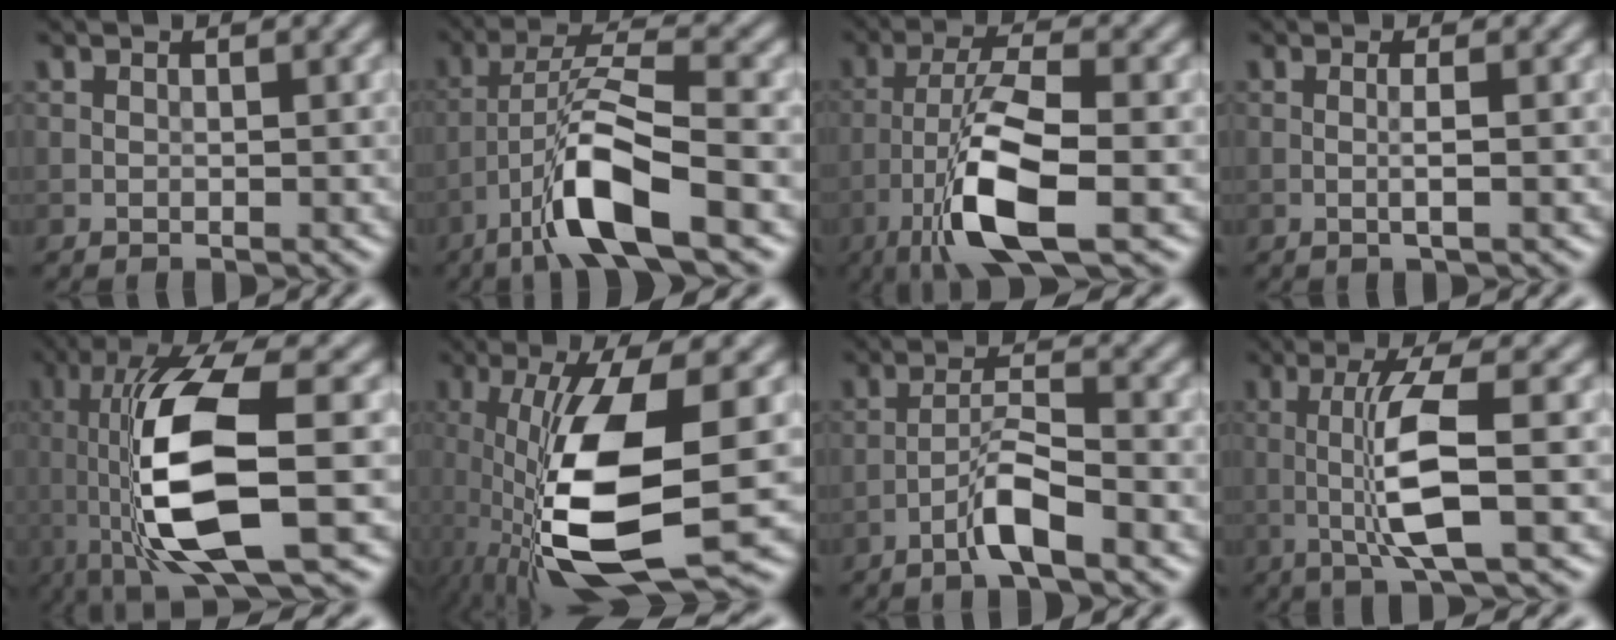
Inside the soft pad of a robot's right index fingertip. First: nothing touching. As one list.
[{"total": 8.2, "force": [-4.3, 1.5, 6.9], "torque": [-0.130, 0.008, -0.086]}, {"total": 9.2, "force": [-4.1, 2.4, 7.9], "torque": [-0.148, 0.008, -0.083]}, {"total": 1.4, "force": [0.0, 0.2, 1.4], "torque": [-0.024, 0.001, -0.004]}, {"total": 12.1, "force": [-0.8, 3.8, 11.5], "torque": [-0.225, -0.012, -0.012]}, {"total": 11.6, "force": [-2.1, 3.4, 10.9], "torque": [-0.216, -0.021, -0.034]}, {"total": 3.7, "force": [-2.3, 0.4, 2.9], "torque": [-0.056, 0.013, -0.049]}, {"total": 5.9, "force": [-0.7, 0.8, 5.8], "torque": [-0.117, 0.003, -0.013]}]